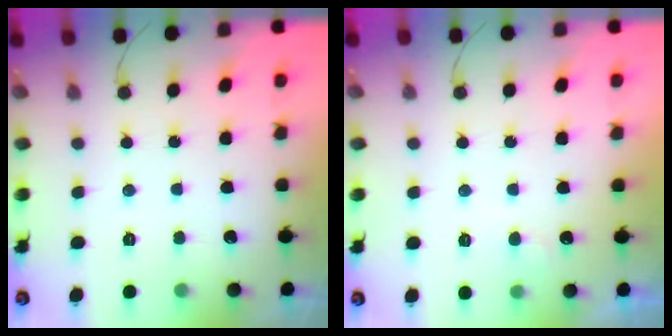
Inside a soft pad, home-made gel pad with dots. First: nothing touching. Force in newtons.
{"total": 4.9, "press": 4.9, "slide": 0.4}